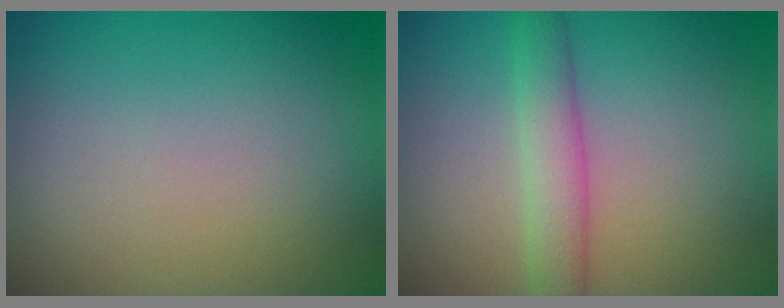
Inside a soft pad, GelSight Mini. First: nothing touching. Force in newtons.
{"total": 3.2, "press": 3.2, "slide": 0.1}